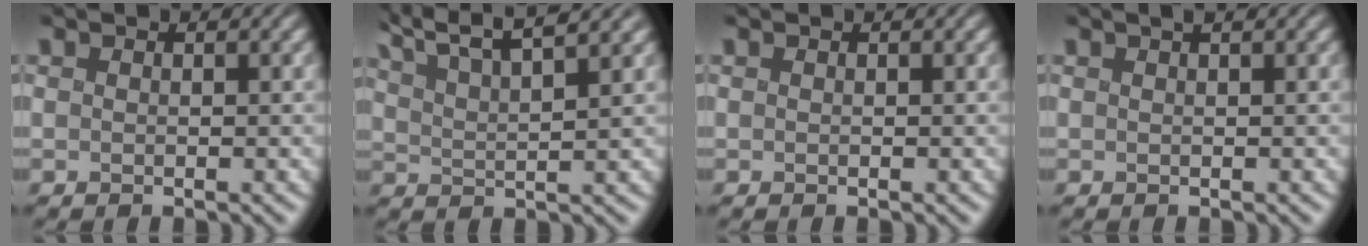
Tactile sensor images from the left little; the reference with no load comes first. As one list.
[{"total": 7.1, "force": [5.4, 1.5, 4.4], "torque": [-0.084, 0.018, 0.062]}, {"total": 0.0}, {"total": 1.9, "force": [1.2, 0.6, 1.3], "torque": [-0.001, 0.008, 0.002]}]